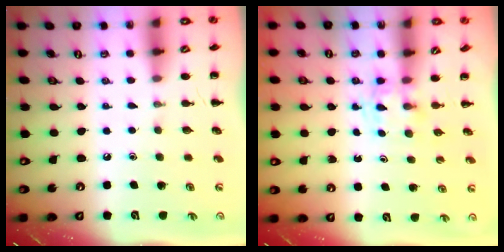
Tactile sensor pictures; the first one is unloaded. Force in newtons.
{"total": 2.8, "press": 2.6, "slide": 1.1}